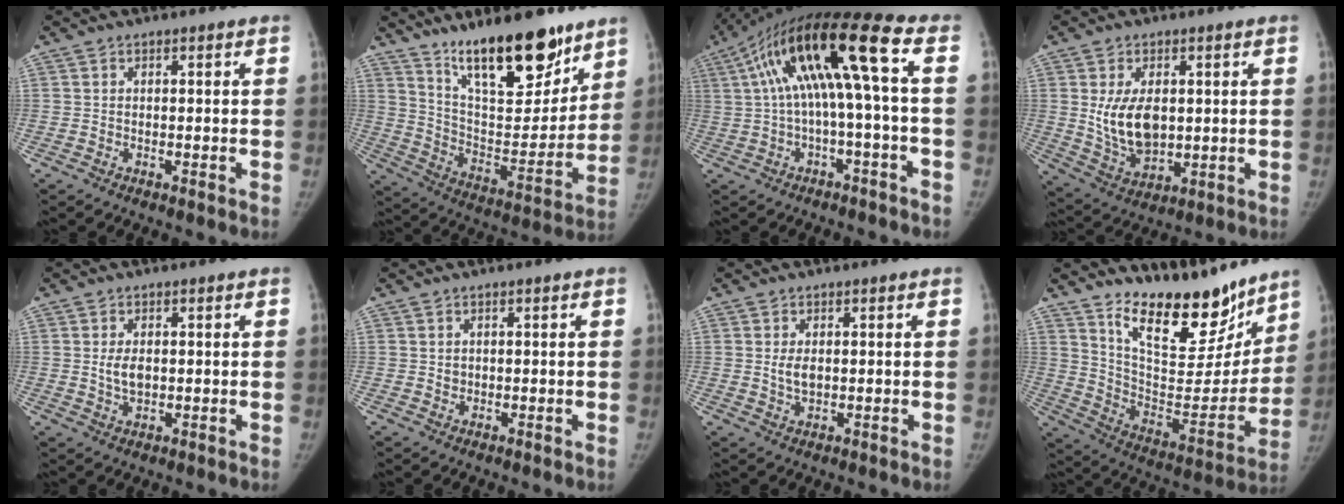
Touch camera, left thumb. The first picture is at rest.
{"total": 21.6, "force": [15.4, 7.2, 13.4], "torque": [-0.159, -0.093, 0.260]}
{"total": 16.3, "force": [1.7, 2.4, 16.0], "torque": [-0.305, 0.063, 0.031]}
{"total": 10.7, "force": [1.3, 6.6, 8.3], "torque": [-0.131, -0.017, 0.042]}
{"total": 3.6, "force": [0.4, 2.2, 2.8], "torque": [-0.050, -0.006, 0.011]}
{"total": 1.0, "force": [0.3, 0.9, 0.4], "torque": [0.001, -0.001, 0.007]}
{"total": 2.9, "force": [0.4, 1.7, 2.3], "torque": [-0.042, -0.008, 0.012]}
{"total": 21.3, "force": [16.5, 7.8, 11.0], "torque": [-0.103, -0.113, 0.276]}